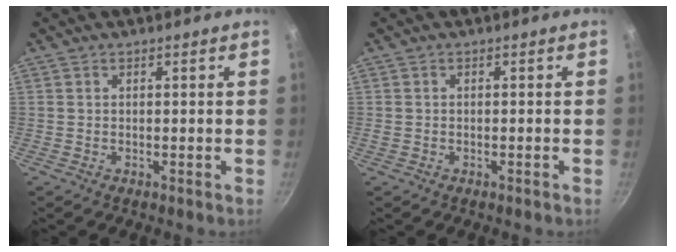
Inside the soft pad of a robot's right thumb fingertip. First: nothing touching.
{"total": 0.5, "force": [-0.3, 0.3, 0.3], "torque": [-0.011, 0.004, -0.003]}